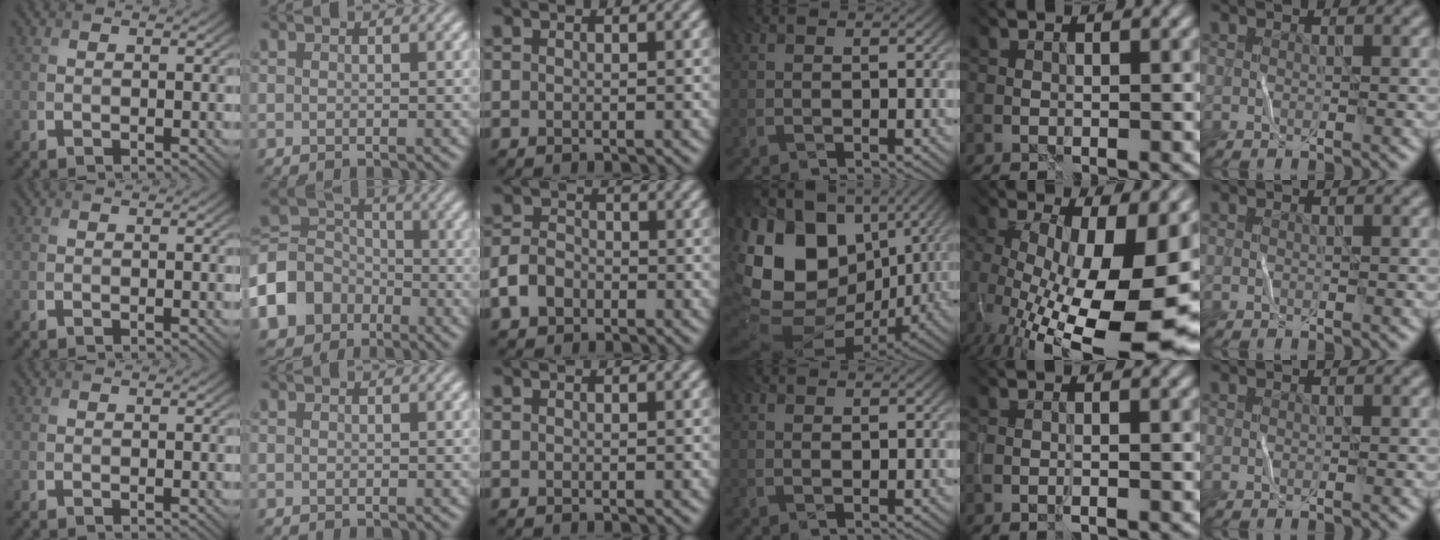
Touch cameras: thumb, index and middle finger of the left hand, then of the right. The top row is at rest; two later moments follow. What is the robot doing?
{"motion": "fold", "object": "bandana"}